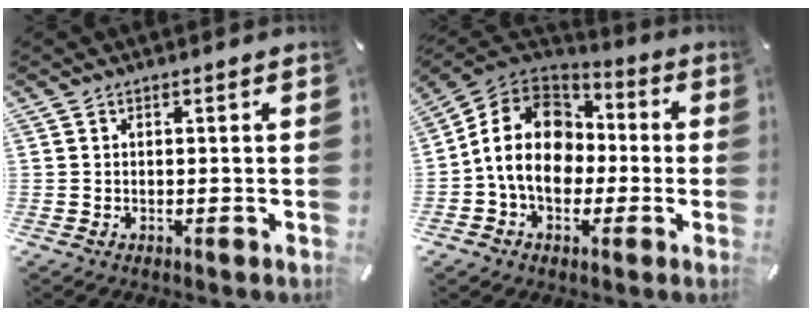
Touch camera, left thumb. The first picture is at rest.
{"total": 15.7, "force": [-1.2, 12.8, 9.0], "torque": [-0.177, 0.027, -0.020]}